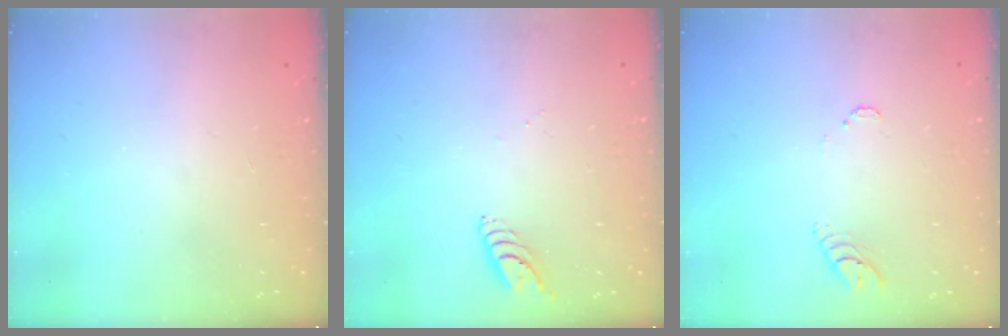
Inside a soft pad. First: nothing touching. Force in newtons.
{"total": 5.8, "press": 5.8, "slide": 0.5}
{"total": 3.7, "press": 3.7, "slide": 0.2}